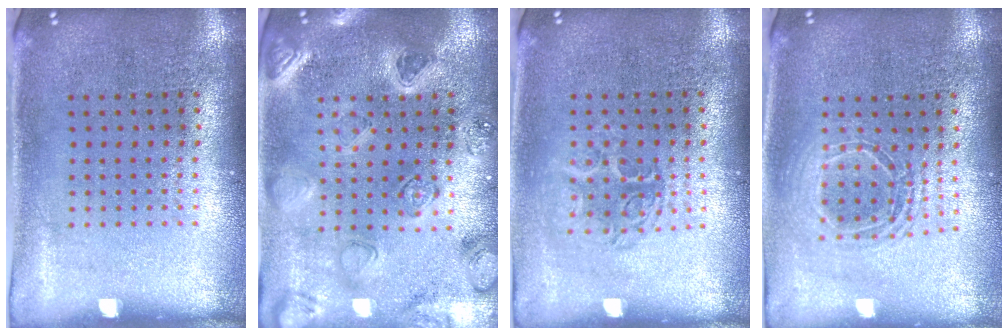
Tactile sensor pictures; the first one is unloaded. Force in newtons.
{"total": 2.2, "press": 2.2, "slide": 0.3}
{"total": 1.3, "press": 1.0, "slide": 0.7}
{"total": 1.8, "press": 1.5, "slide": 0.9}